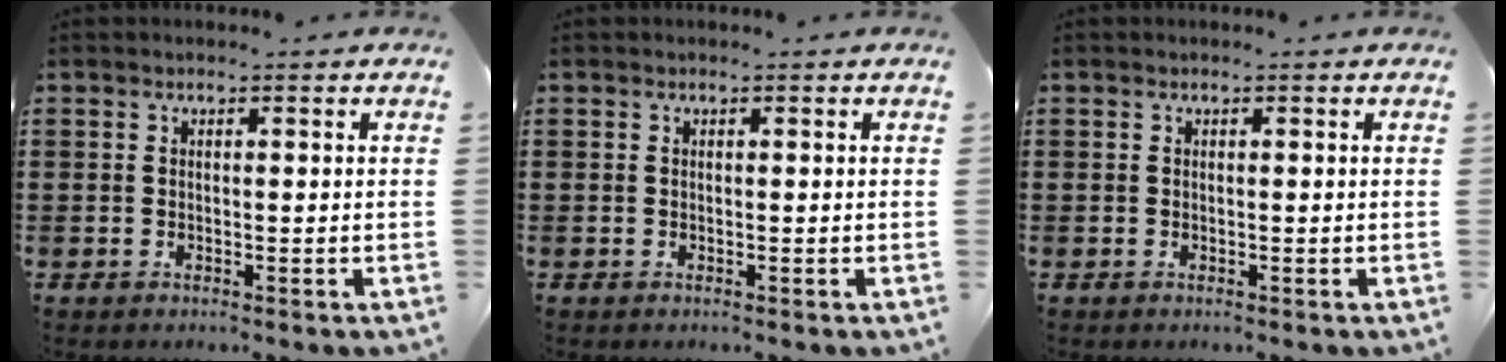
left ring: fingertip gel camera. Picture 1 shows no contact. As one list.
[{"total": 0.0}, {"total": 0.0}]